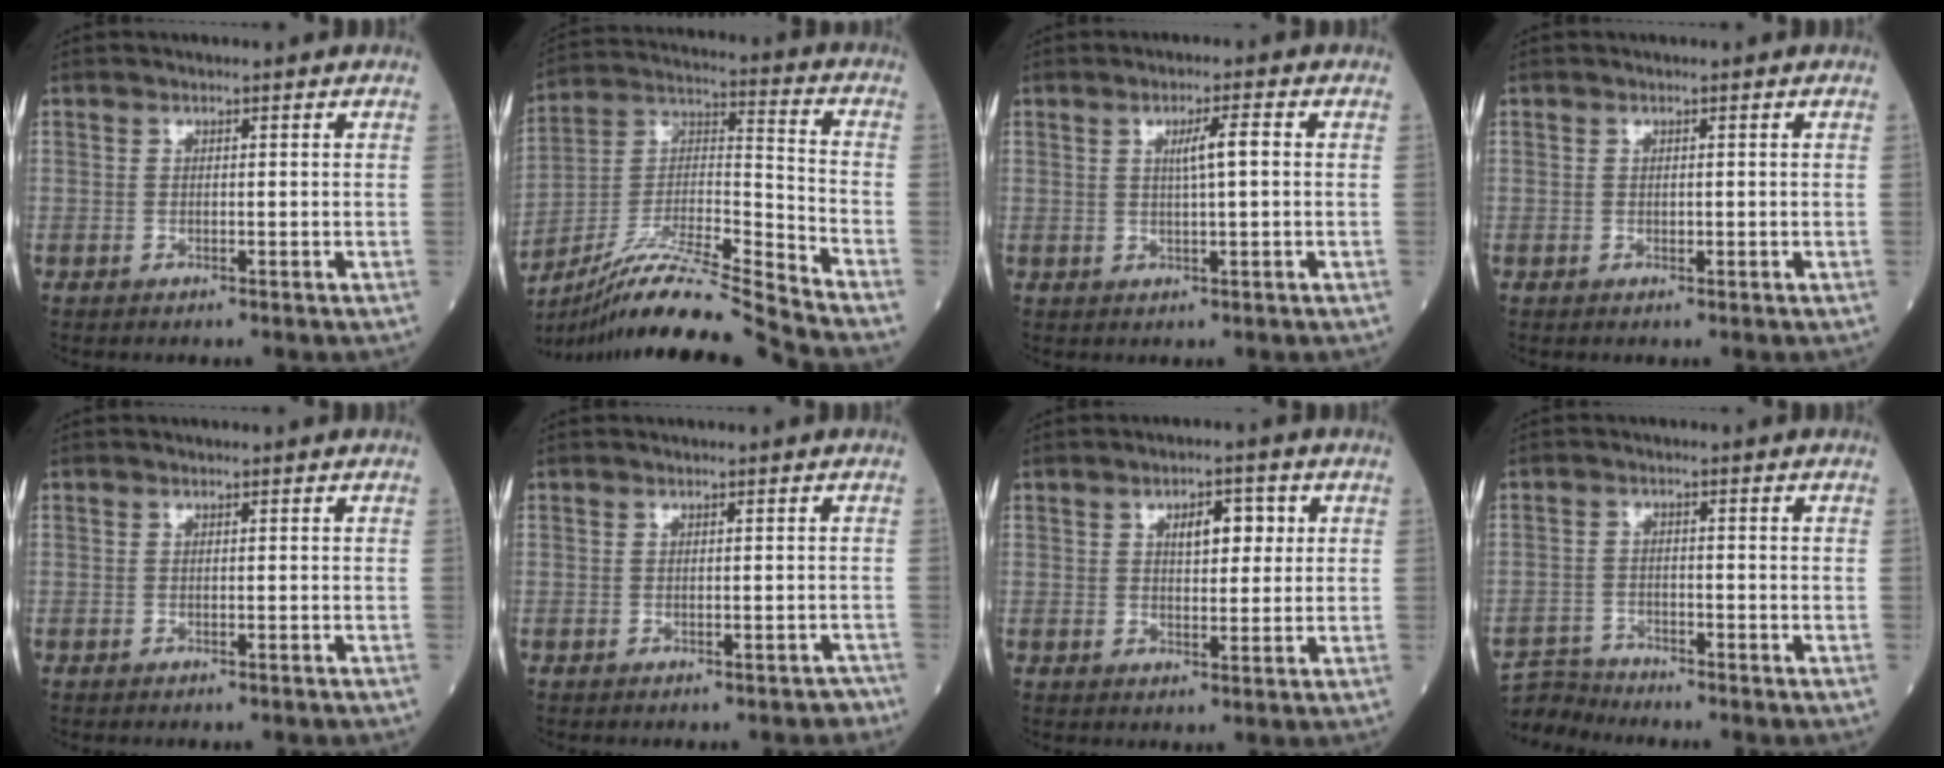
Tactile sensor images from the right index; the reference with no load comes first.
{"total": 17.7, "force": [-16.0, -2.3, 7.2], "torque": [-0.135, 0.016, -0.289]}
{"total": 3.5, "force": [0.6, 0.0, 3.4], "torque": [-0.062, 0.001, 0.013]}
{"total": 0.0}
{"total": 0.0}
{"total": 2.6, "force": [-2.1, 1.0, 0.9], "torque": [-0.003, 0.000, -0.022]}
{"total": 4.9, "force": [1.6, 2.2, 4.0], "torque": [-0.062, 0.009, 0.025]}
{"total": 4.1, "force": [-4.0, -0.1, -0.9], "torque": [0.019, -0.008, -0.075]}